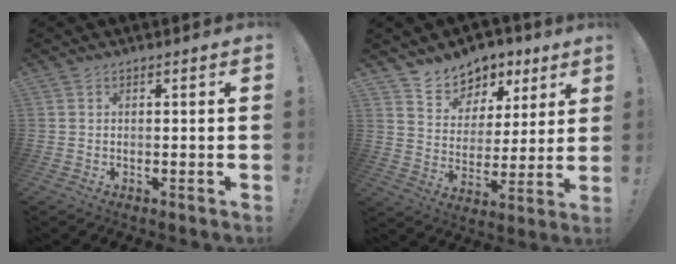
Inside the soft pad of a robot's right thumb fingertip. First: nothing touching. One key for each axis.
{"total": 8.9, "fx": 6.5, "fy": 6.0, "fz": 1.3, "tx": -0.021, "ty": -0.059, "tz": 0.121}